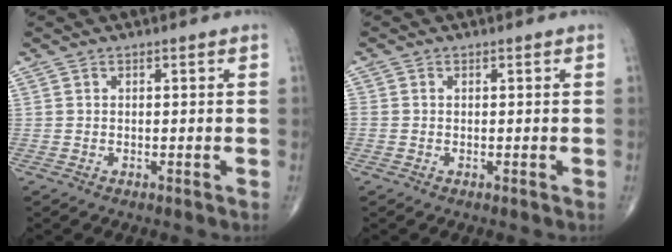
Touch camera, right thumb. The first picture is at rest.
{"total": 0.7, "force": [-0.1, 0.5, 0.4], "torque": [-0.007, 0.001, -0.001]}